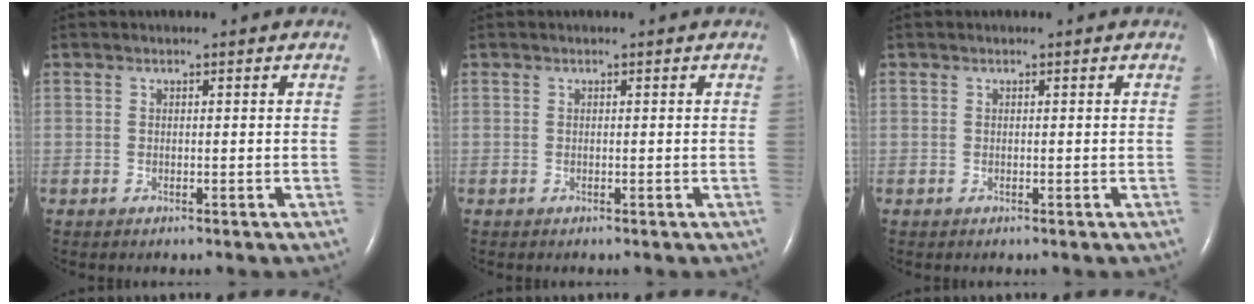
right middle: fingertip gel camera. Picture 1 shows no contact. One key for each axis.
{"total": 0.0}
{"total": 0.0}